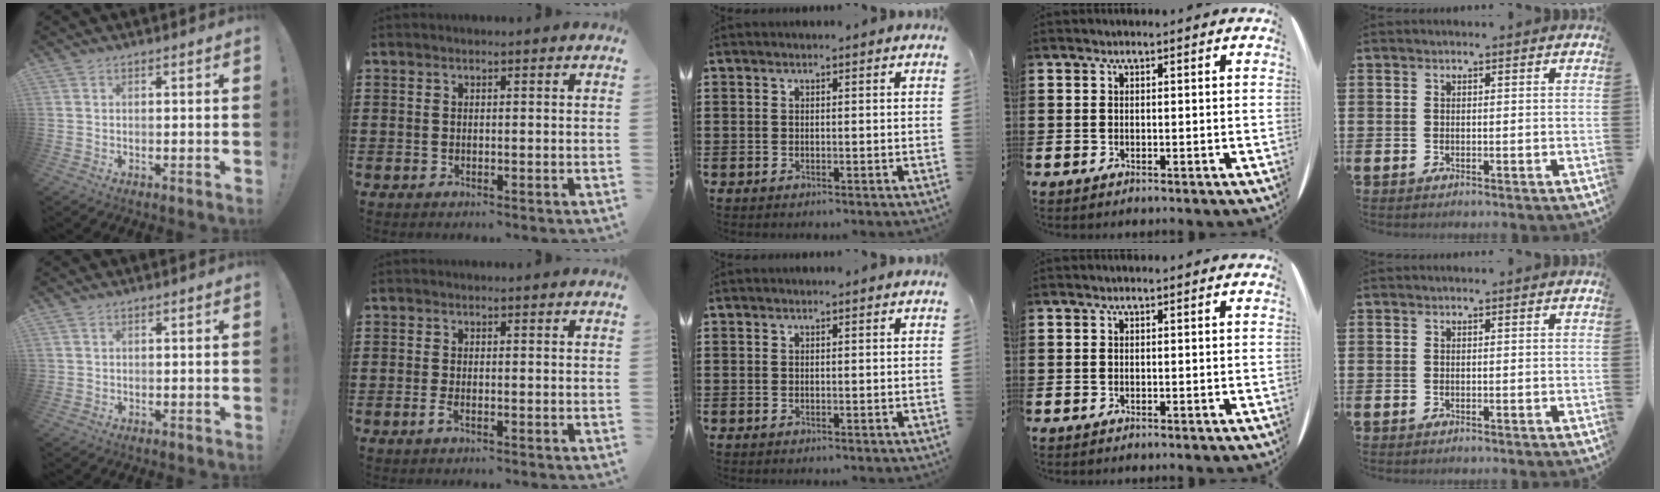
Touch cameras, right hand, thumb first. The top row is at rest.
{"thumb": {"total": 0.7, "force": [0.0, 0.7, 0.0], "torque": [0.000, 0.001, 0.000]}, "index": {"total": 1.6, "force": [-0.7, 0.3, 1.4], "torque": [-0.041, -0.010, -0.016]}}